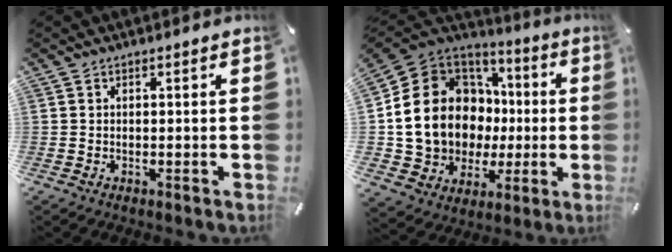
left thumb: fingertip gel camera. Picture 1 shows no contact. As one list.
[{"total": 18.7, "force": [0.9, 16.0, 9.7], "torque": [-0.221, -0.023, 0.039]}]